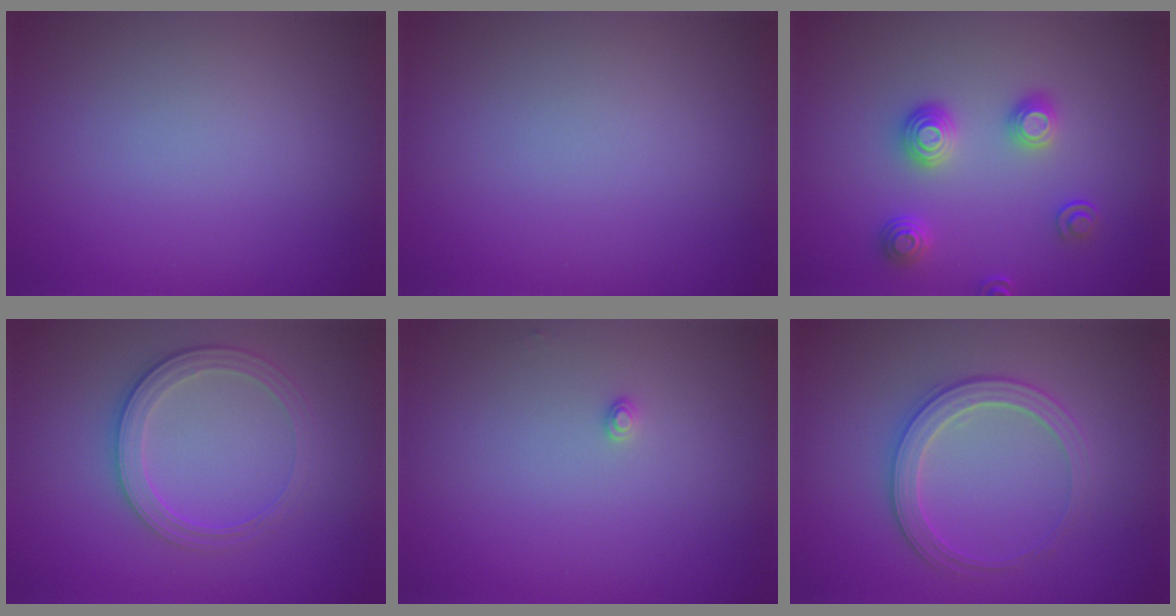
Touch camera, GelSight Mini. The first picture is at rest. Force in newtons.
{"total": 0.0}
{"total": 3.0, "press": 2.6, "slide": 1.3}
{"total": 3.0, "press": 2.6, "slide": 1.4}
{"total": 0.8, "press": 0.8, "slide": 0.0}
{"total": 2.9, "press": 2.9, "slide": 0.3}